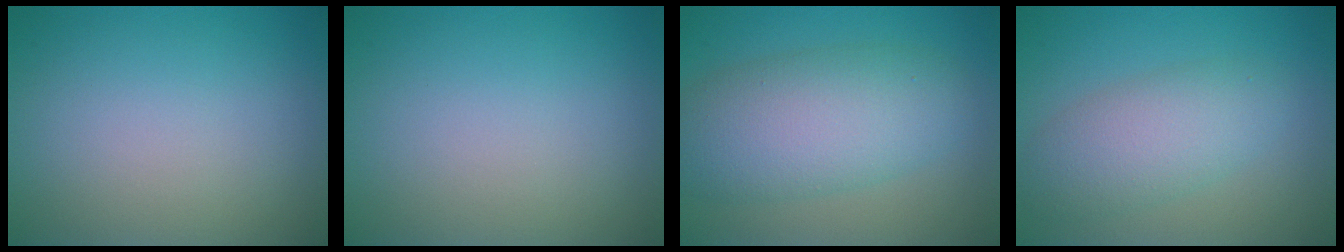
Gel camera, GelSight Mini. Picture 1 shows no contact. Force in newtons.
{"total": 0.0}
{"total": 7.6, "press": 7.6, "slide": 0.2}
{"total": 4.4, "press": 4.4, "slide": 0.1}